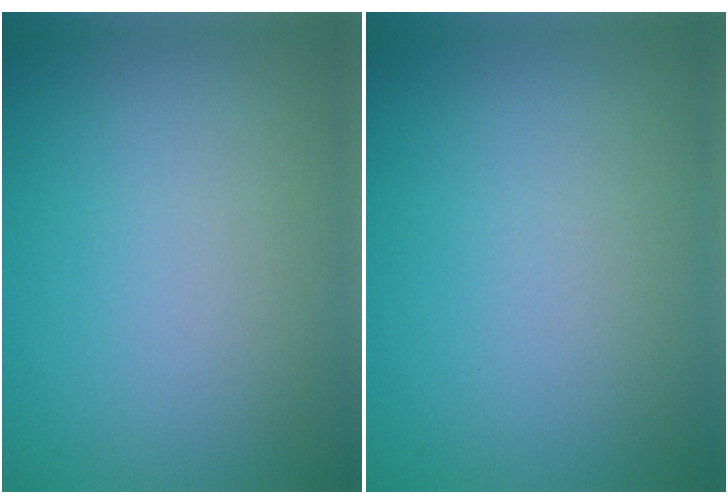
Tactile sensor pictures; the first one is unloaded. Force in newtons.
{"total": 0.0}